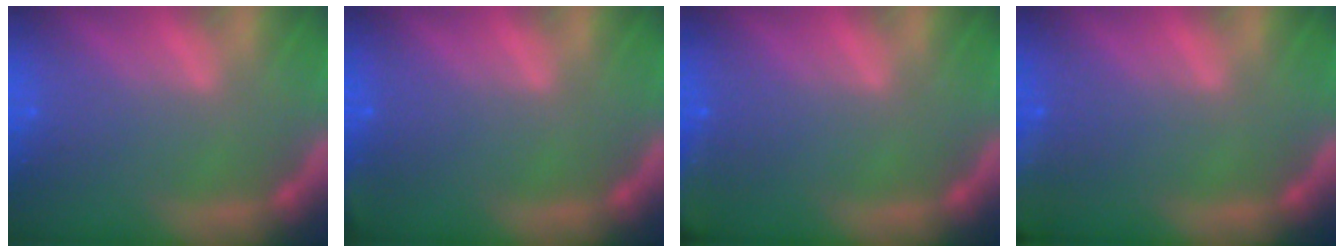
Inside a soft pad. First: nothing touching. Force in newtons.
{"total": 1.4}
{"total": 5.0}
{"total": 8.5}